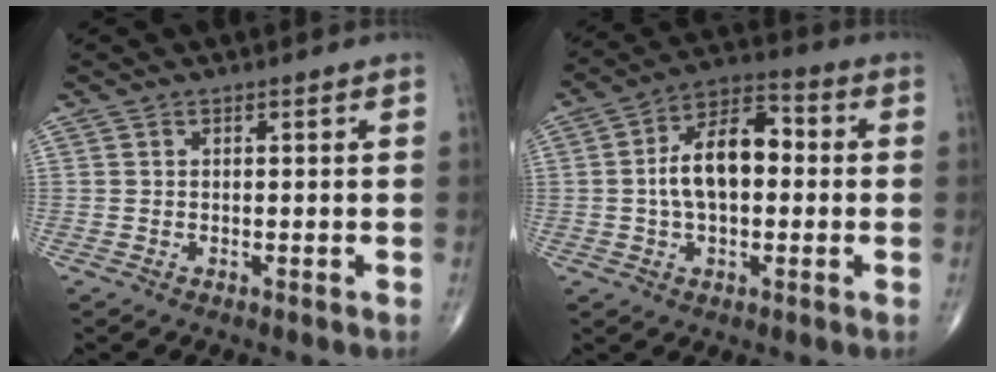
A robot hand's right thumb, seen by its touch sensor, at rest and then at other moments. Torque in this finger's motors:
{"motor_torque": [1.40, 1.58, 1.23, -0.13, 0.14]}